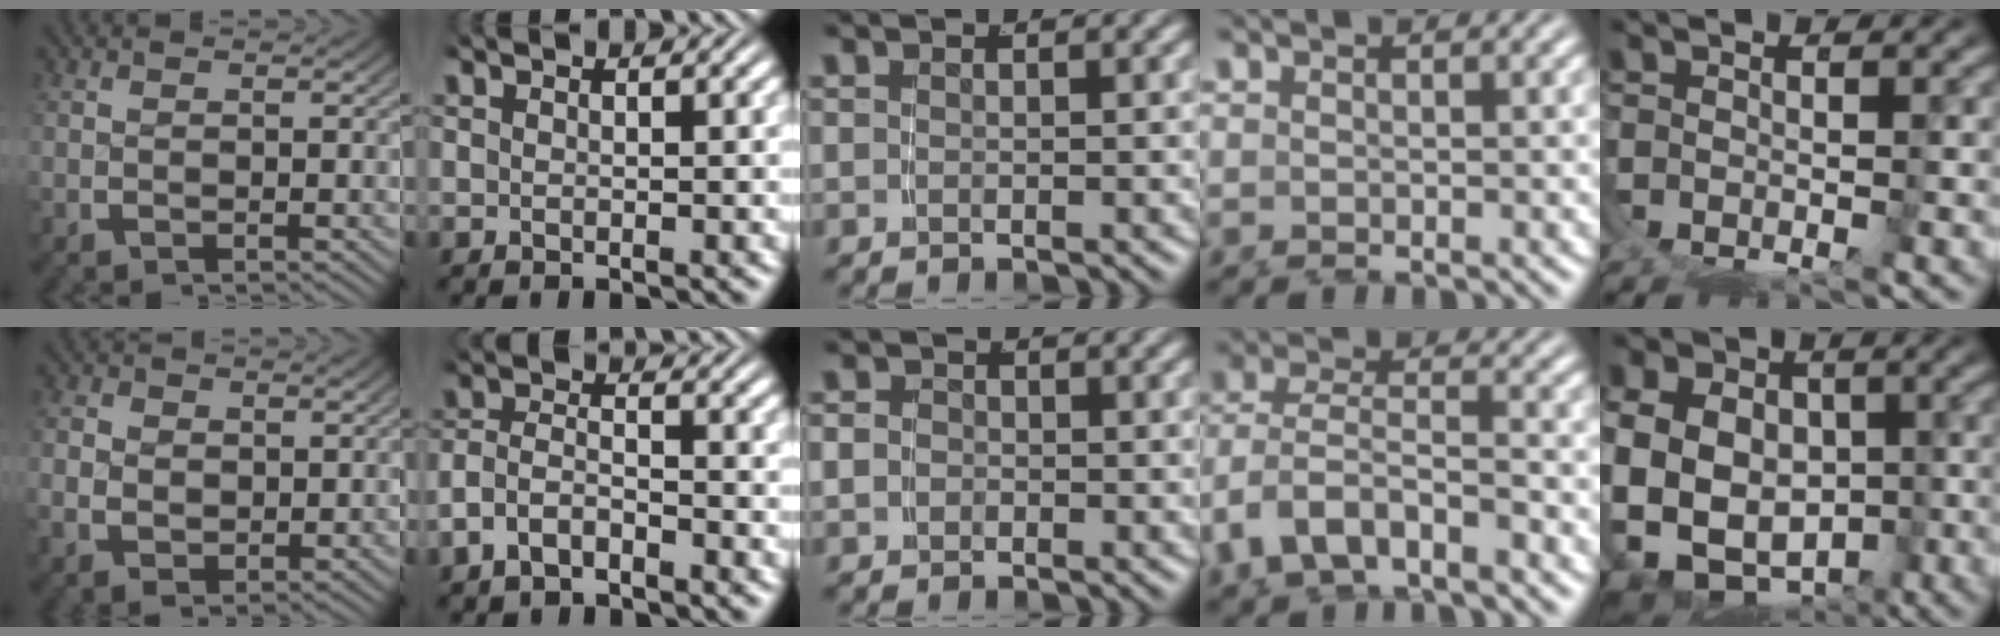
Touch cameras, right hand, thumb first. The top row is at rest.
{"thumb": {"total": 2.9, "force": [0.3, 2.3, 1.8], "torque": [-0.035, -0.010, 0.016]}, "index": {"total": 4.6, "force": [-2.3, 3.6, 1.9], "torque": [-0.058, -0.010, -0.041]}, "middle": {"total": 1.7, "force": [-0.4, 1.6, 0.5], "torque": [-0.017, -0.007, -0.008]}, "ring": {"total": 6.4, "force": [-1.0, 5.5, 3.2], "torque": [-0.101, -0.031, -0.006]}, "little": {"total": 13.8, "force": [-3.2, 12.0, 6.1], "torque": [-0.172, -0.068, -0.042]}}